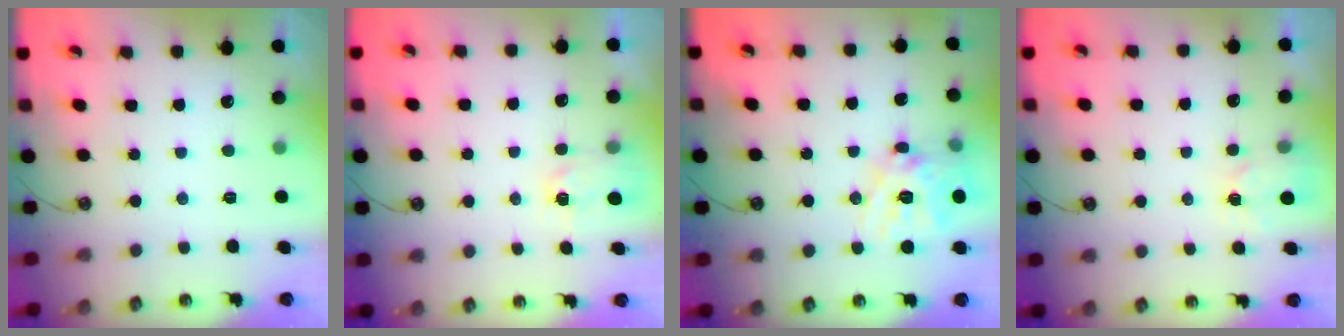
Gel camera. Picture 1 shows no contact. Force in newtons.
{"total": 3.0, "press": 2.9, "slide": 0.5}
{"total": 16.5, "press": 16.4, "slide": 2.2}
{"total": 4.0, "press": 4.0, "slide": 0.5}